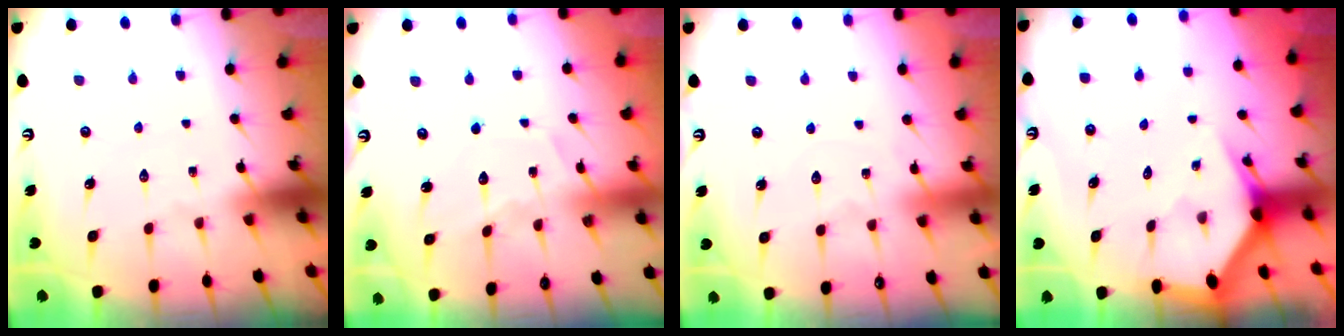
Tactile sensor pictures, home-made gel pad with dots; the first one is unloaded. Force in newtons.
{"total": 10.4, "press": 10.4, "slide": 0.5}
{"total": 2.6, "press": 2.6, "slide": 0.3}
{"total": 2.6, "press": 2.6, "slide": 0.2}